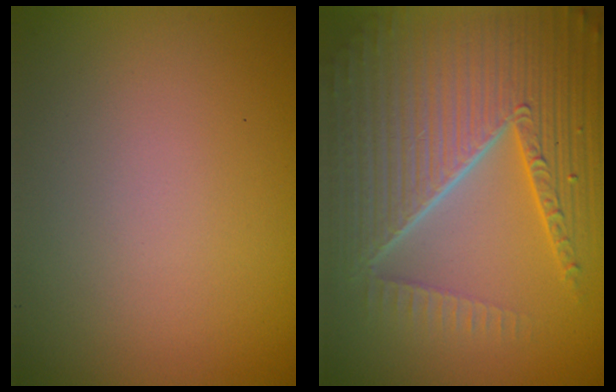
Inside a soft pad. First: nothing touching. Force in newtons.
{"total": 10.4, "press": 6.5, "slide": 8.1}